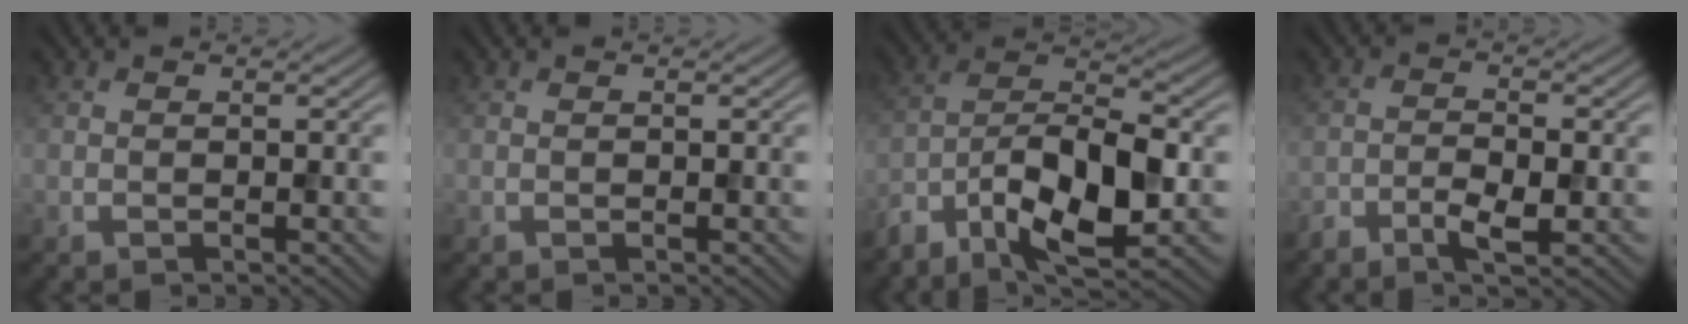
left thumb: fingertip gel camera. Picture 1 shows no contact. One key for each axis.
{"total": 0.0}
{"total": 11.0, "fx": -5.7, "fy": 4.3, "fz": 8.3, "tx": -0.153, "ty": -0.008, "tz": -0.117}
{"total": 3.4, "fx": -2.0, "fy": 1.1, "fz": 2.5, "tx": -0.053, "ty": -0.002, "tz": -0.040}